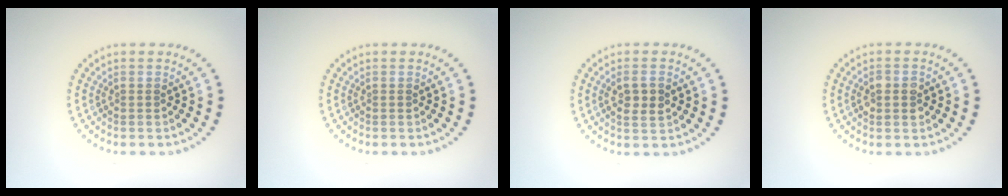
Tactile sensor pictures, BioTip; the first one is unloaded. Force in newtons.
{"total": 0.0}
{"total": 2.4, "press": 2.4, "slide": 0.3}
{"total": 2.2, "press": 2.1, "slide": 0.1}